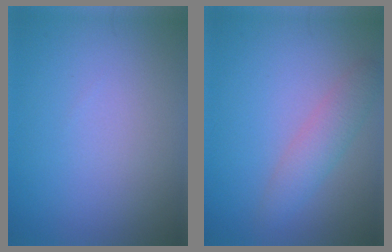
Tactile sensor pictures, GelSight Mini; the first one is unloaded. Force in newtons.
{"total": 2.7, "press": 2.7, "slide": 0.1}